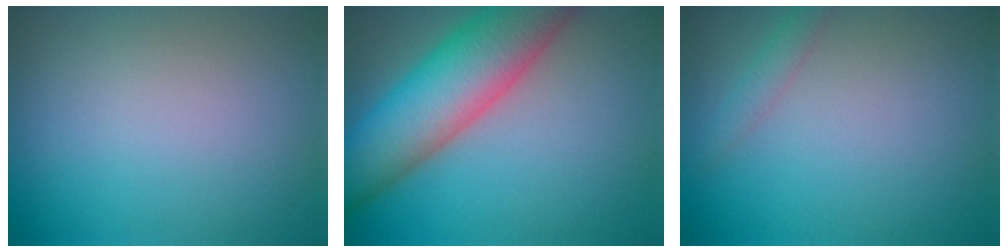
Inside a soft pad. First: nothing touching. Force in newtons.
{"total": 9.8, "press": 9.8, "slide": 0.5}
{"total": 1.3, "press": 1.3, "slide": 0.0}